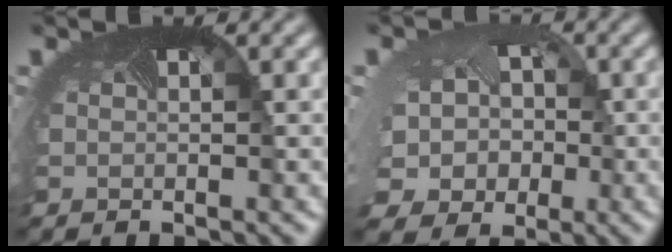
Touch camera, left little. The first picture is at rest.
{"total": 8.3, "force": [-1.6, 7.2, 3.8], "torque": [-0.097, -0.030, -0.027]}